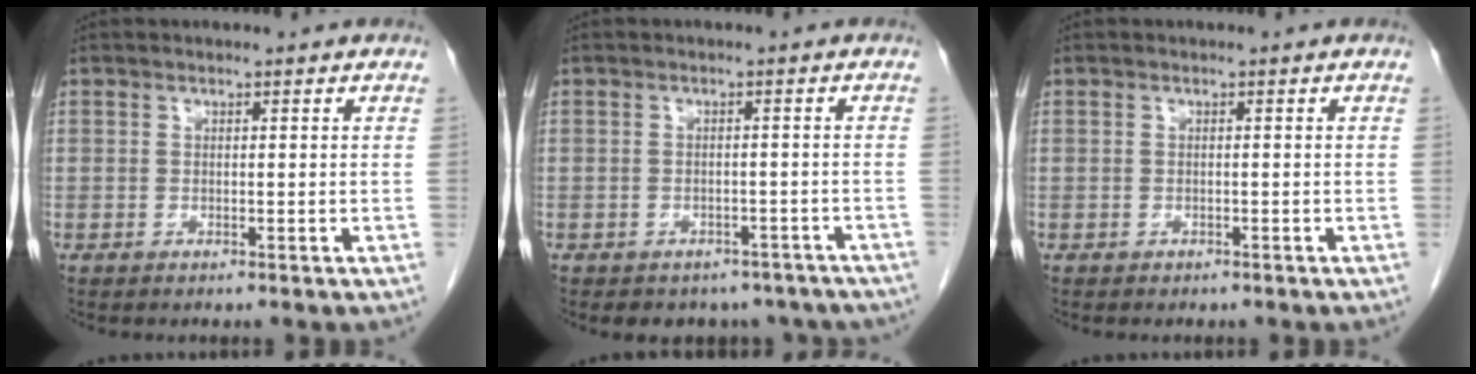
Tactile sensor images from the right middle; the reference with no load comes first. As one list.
[{"total": 9.7, "force": [-7.9, 5.2, 2.2], "torque": [-0.020, 0.002, -0.081]}, {"total": 0.7, "force": [-0.6, 0.3, 0.2], "torque": [-0.017, -0.001, -0.007]}]